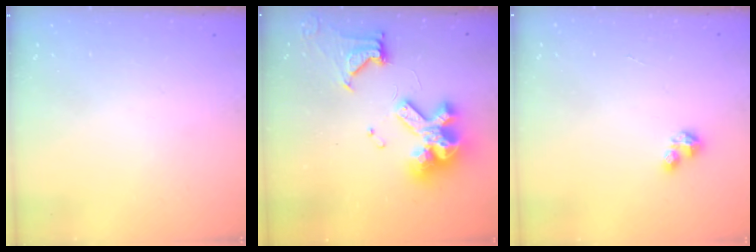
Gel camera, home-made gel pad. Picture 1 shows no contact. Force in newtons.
{"total": 16.2, "press": 16.1, "slide": 1.8}
{"total": 2.9, "press": 2.9, "slide": 0.4}